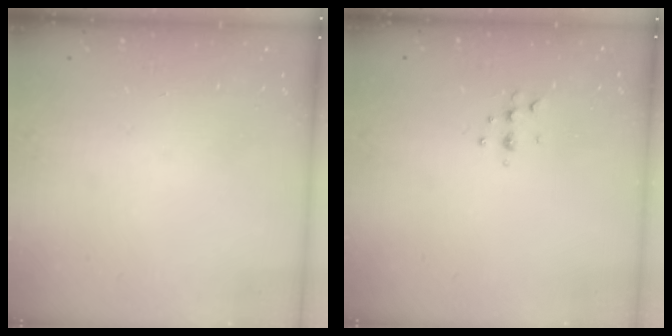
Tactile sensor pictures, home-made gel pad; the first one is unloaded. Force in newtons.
{"total": 4.5, "press": 4.4, "slide": 0.8}